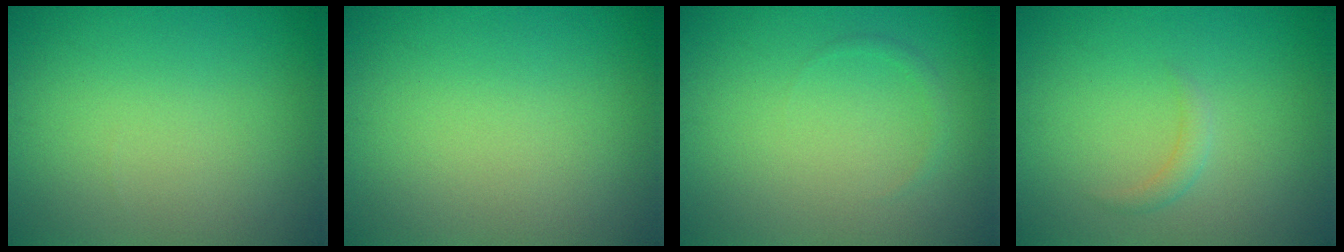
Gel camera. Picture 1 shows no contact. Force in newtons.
{"total": 0.0}
{"total": 0.7, "press": 0.7, "slide": 0.1}
{"total": 1.1, "press": 1.1, "slide": 0.1}